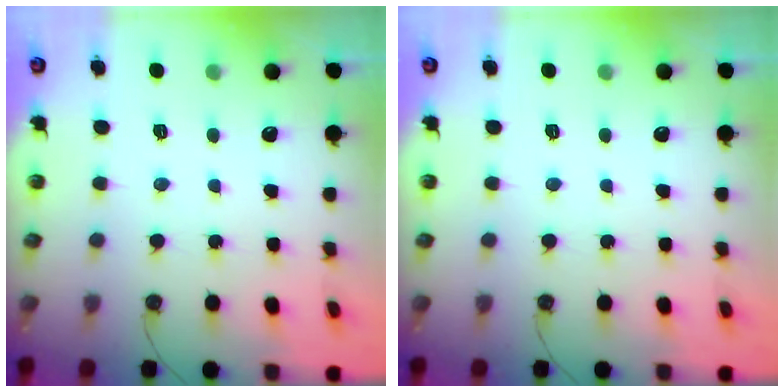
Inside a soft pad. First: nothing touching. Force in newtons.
{"total": 0.0}